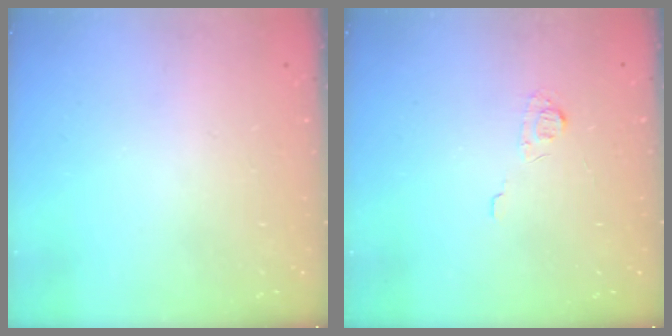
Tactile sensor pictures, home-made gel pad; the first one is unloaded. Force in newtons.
{"total": 4.7, "press": 4.6, "slide": 0.6}